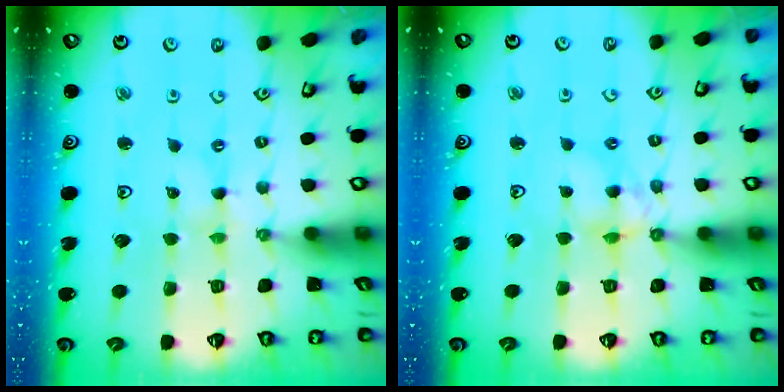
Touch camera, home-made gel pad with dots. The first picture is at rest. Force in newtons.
{"total": 7.2, "press": 7.2, "slide": 0.6}